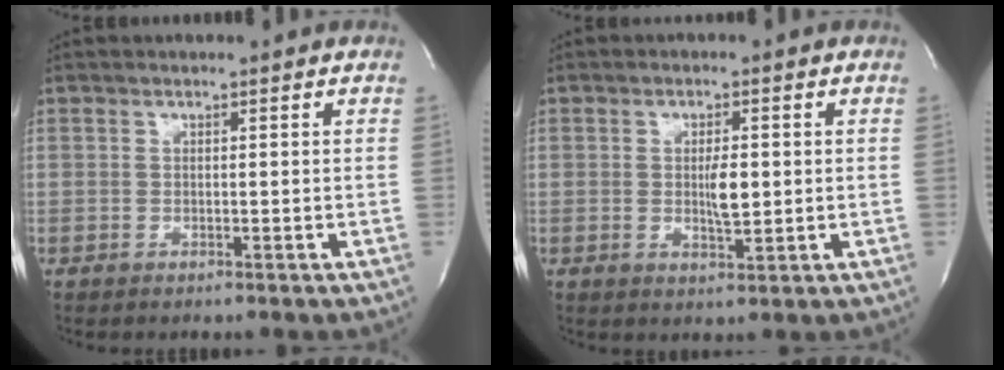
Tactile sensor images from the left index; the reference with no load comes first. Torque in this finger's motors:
{"motor_torque": [0.17, -0.05, 0.08, 0.04]}